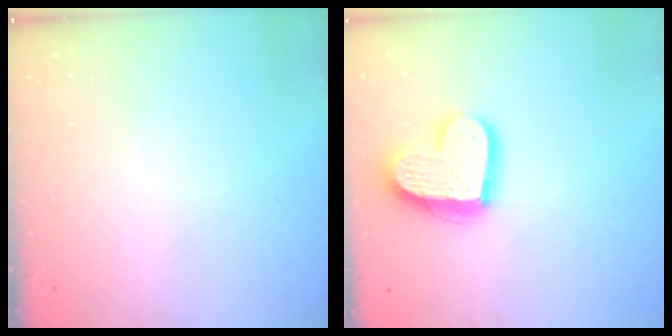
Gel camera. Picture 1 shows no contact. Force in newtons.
{"total": 17.2, "press": 17.1, "slide": 1.5}